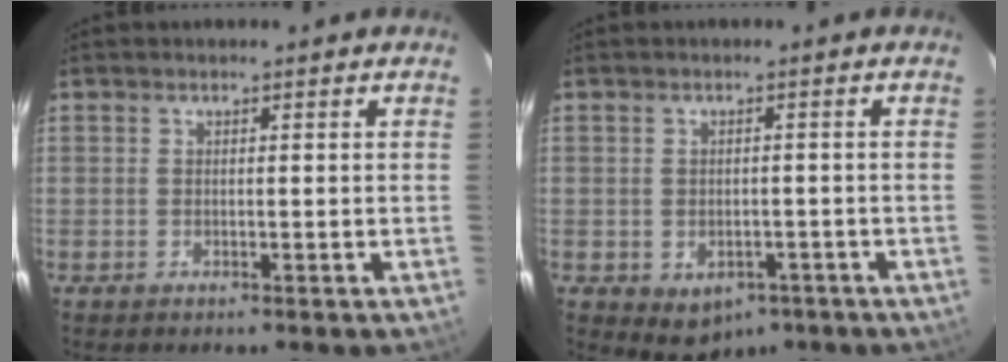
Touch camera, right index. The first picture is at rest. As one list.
[{"total": 5.3, "force": [-2.7, 3.9, 2.2], "torque": [-0.028, 0.002, -0.024]}]